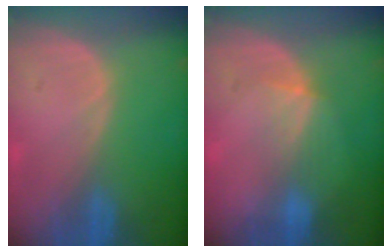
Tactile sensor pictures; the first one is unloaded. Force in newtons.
{"total": 3.4, "press": 3.2, "slide": 1.1}